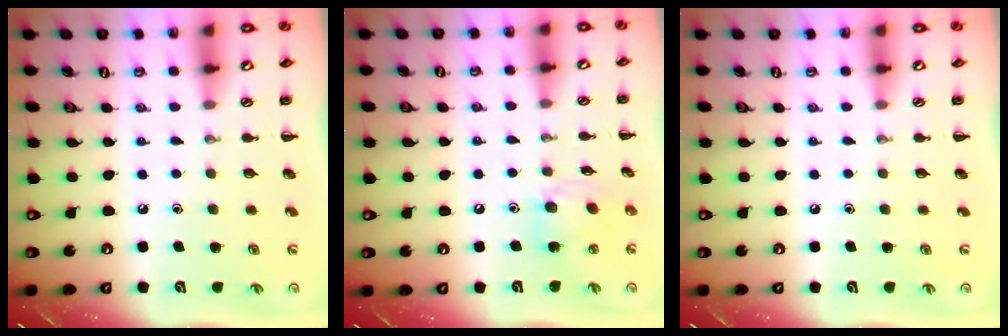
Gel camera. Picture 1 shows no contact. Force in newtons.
{"total": 9.1, "press": 9.1, "slide": 1.0}
{"total": 0.0}